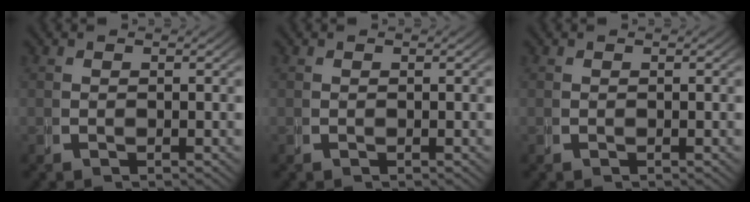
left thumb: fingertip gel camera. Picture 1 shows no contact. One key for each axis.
{"total": 0.0}
{"total": 0.0}